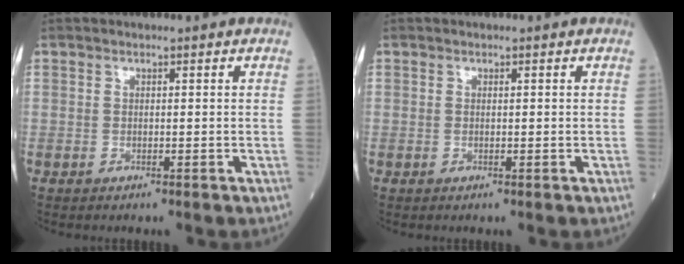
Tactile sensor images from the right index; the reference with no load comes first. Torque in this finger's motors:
{"motor_torque": [0.01, 0.00, 0.00, 0.00]}